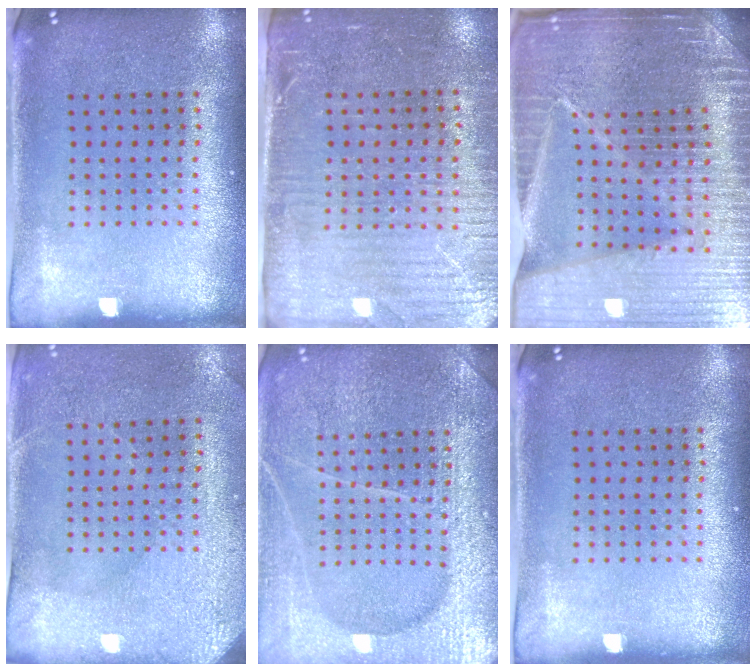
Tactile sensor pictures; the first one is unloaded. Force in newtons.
{"total": 3.6, "press": 3.2, "slide": 1.7}
{"total": 6.3, "press": 5.5, "slide": 3.0}
{"total": 2.9, "press": 2.7, "slide": 1.1}
{"total": 6.2, "press": 6.2, "slide": 0.7}
{"total": 0.0}